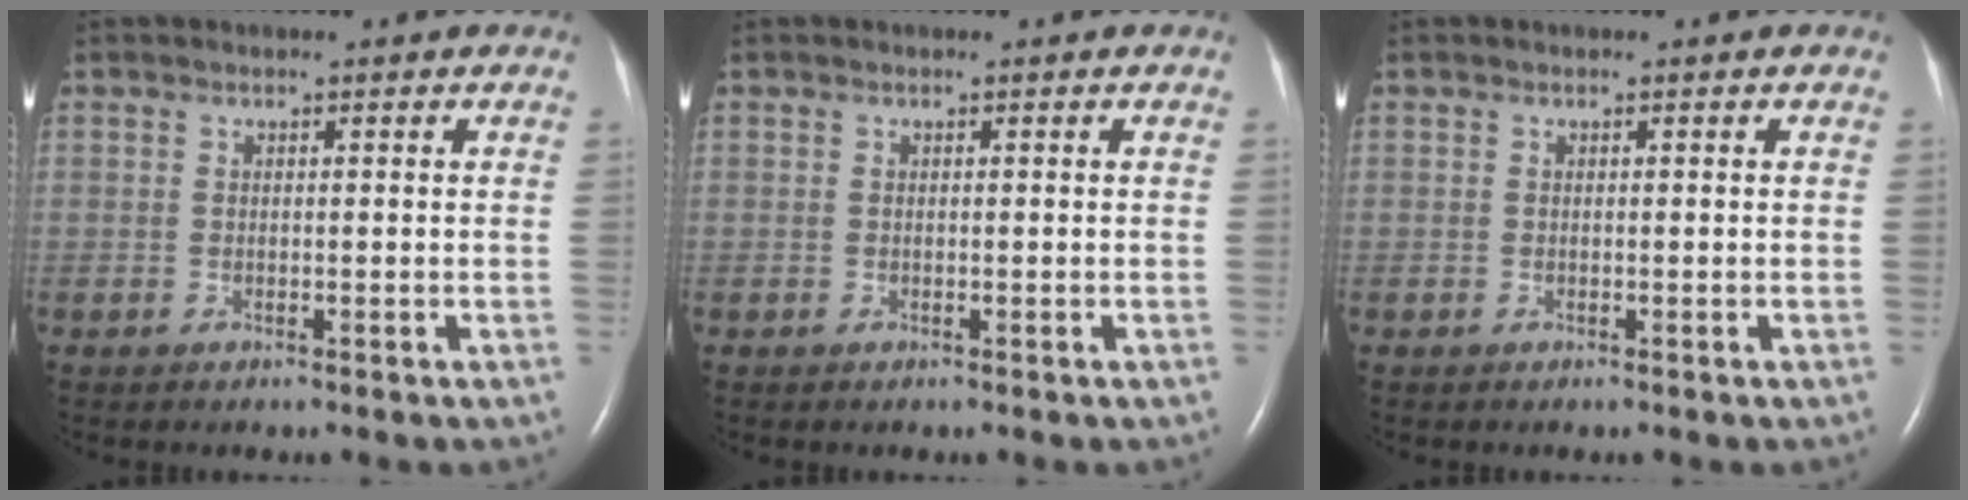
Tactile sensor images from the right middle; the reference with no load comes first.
{"total": 0.0}
{"total": 0.0}